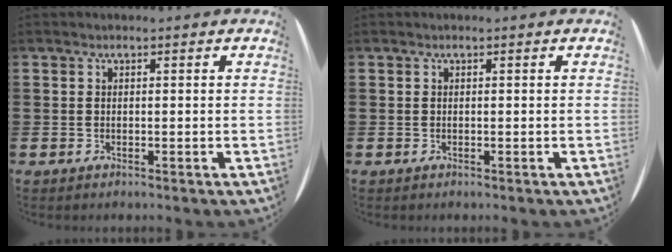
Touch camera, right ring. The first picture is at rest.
{"total": 0.0}